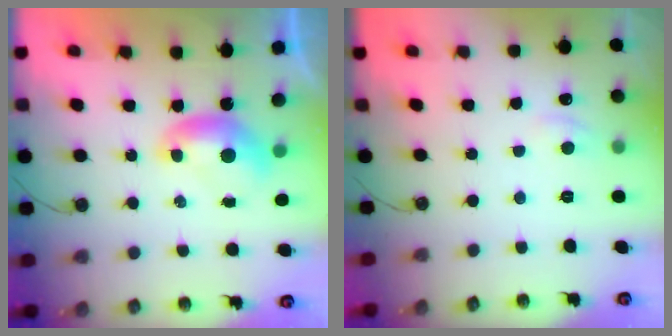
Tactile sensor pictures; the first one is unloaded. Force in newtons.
{"total": 2.2, "press": 2.2, "slide": 0.5}